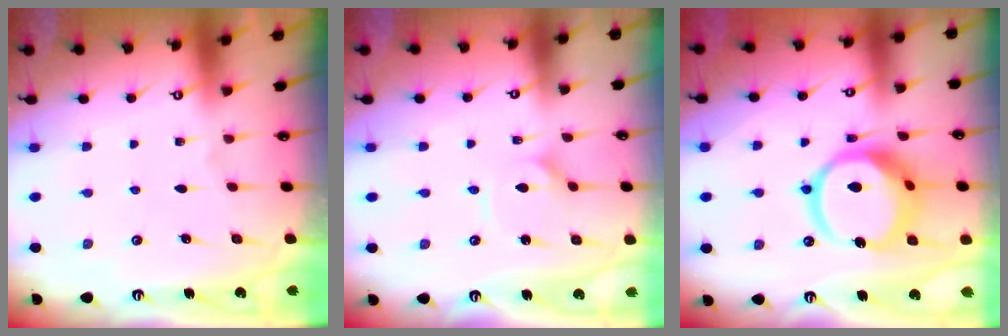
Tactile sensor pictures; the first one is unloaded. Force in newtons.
{"total": 2.9, "press": 2.9, "slide": 0.2}
{"total": 15.7, "press": 15.6, "slide": 1.6}